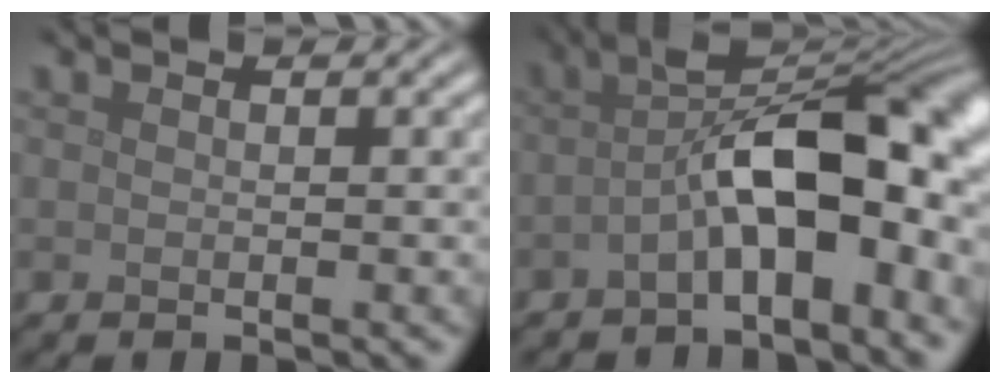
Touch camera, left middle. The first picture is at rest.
{"total": 11.0, "force": [-1.7, 4.5, 9.9], "torque": [-0.148, 0.016, -0.030]}